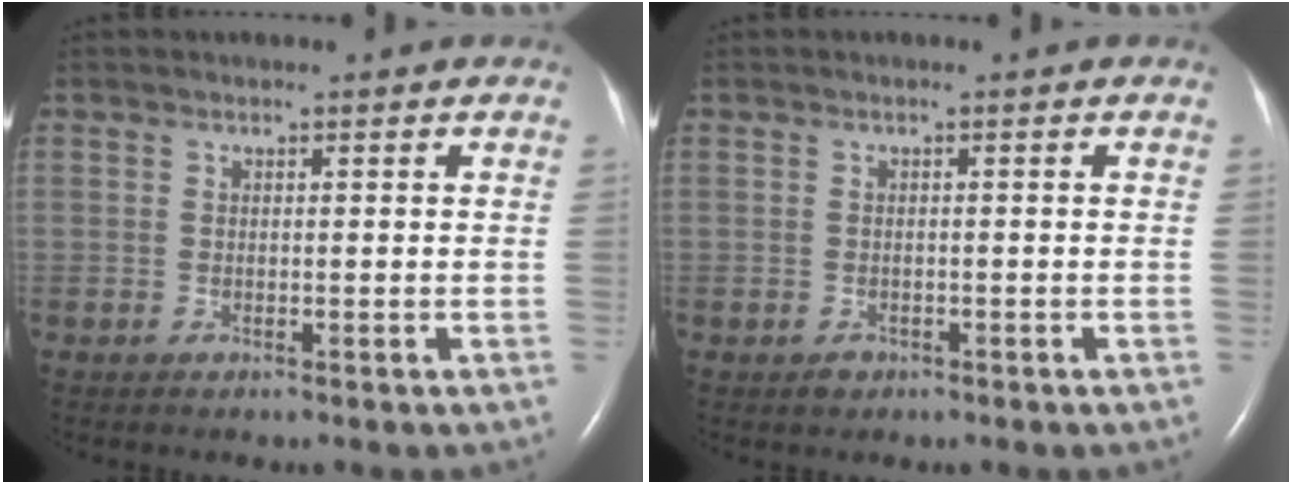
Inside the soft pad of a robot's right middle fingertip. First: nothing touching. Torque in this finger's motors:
{"motor_torque": [0.22, -0.16, 0.01, -0.01]}